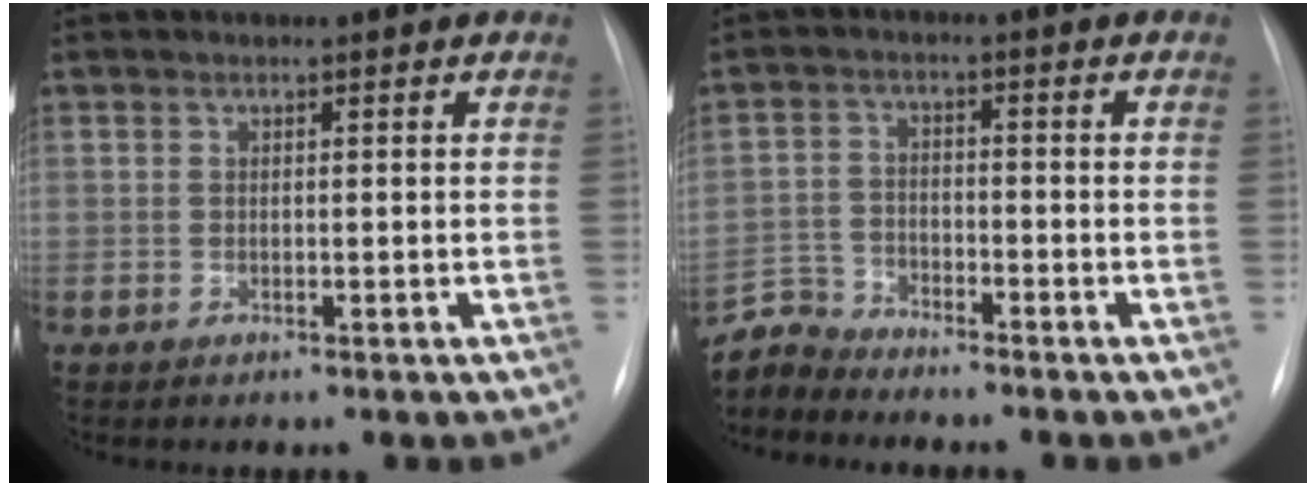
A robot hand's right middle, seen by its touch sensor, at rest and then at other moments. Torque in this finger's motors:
{"motor_torque": [-0.07, -0.04, -0.03, -0.01]}